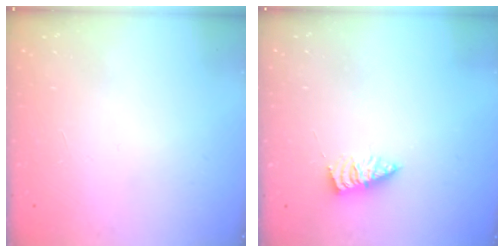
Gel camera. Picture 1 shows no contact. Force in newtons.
{"total": 2.3, "press": 2.3, "slide": 0.4}